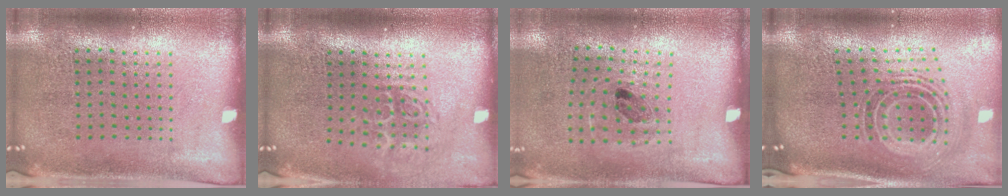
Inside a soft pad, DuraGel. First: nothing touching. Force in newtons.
{"total": 1.8, "press": 1.2, "slide": 1.3}
{"total": 1.0, "press": 0.7, "slide": 0.7}
{"total": 1.6, "press": 1.2, "slide": 1.0}